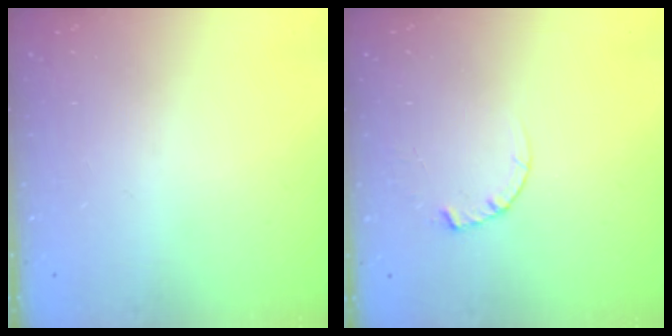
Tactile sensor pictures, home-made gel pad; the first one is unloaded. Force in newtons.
{"total": 2.4, "press": 2.4, "slide": 0.3}